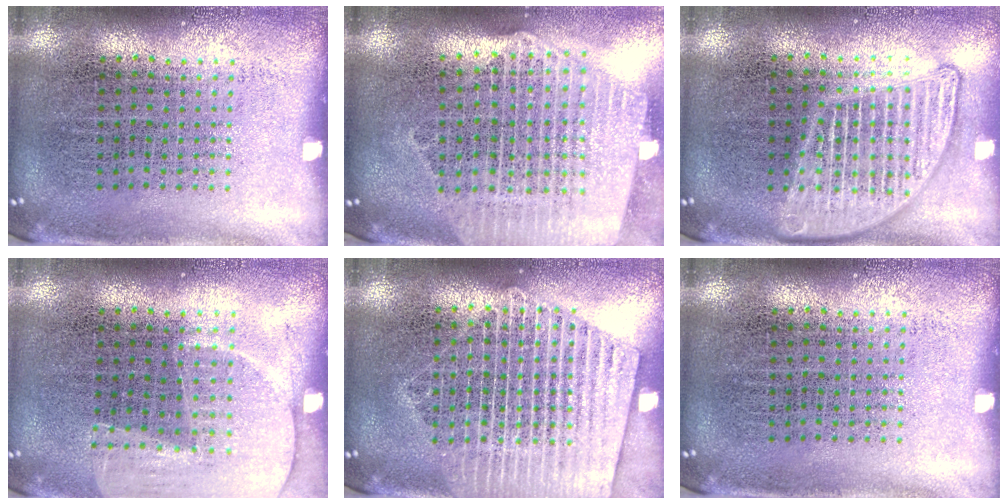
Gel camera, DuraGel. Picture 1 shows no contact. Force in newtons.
{"total": 2.5, "press": 2.1, "slide": 1.3}
{"total": 3.0, "press": 2.9, "slide": 0.3}
{"total": 1.5, "press": 1.4, "slide": 0.3}
{"total": 2.0, "press": 2.0, "slide": 0.2}
{"total": 0.0}